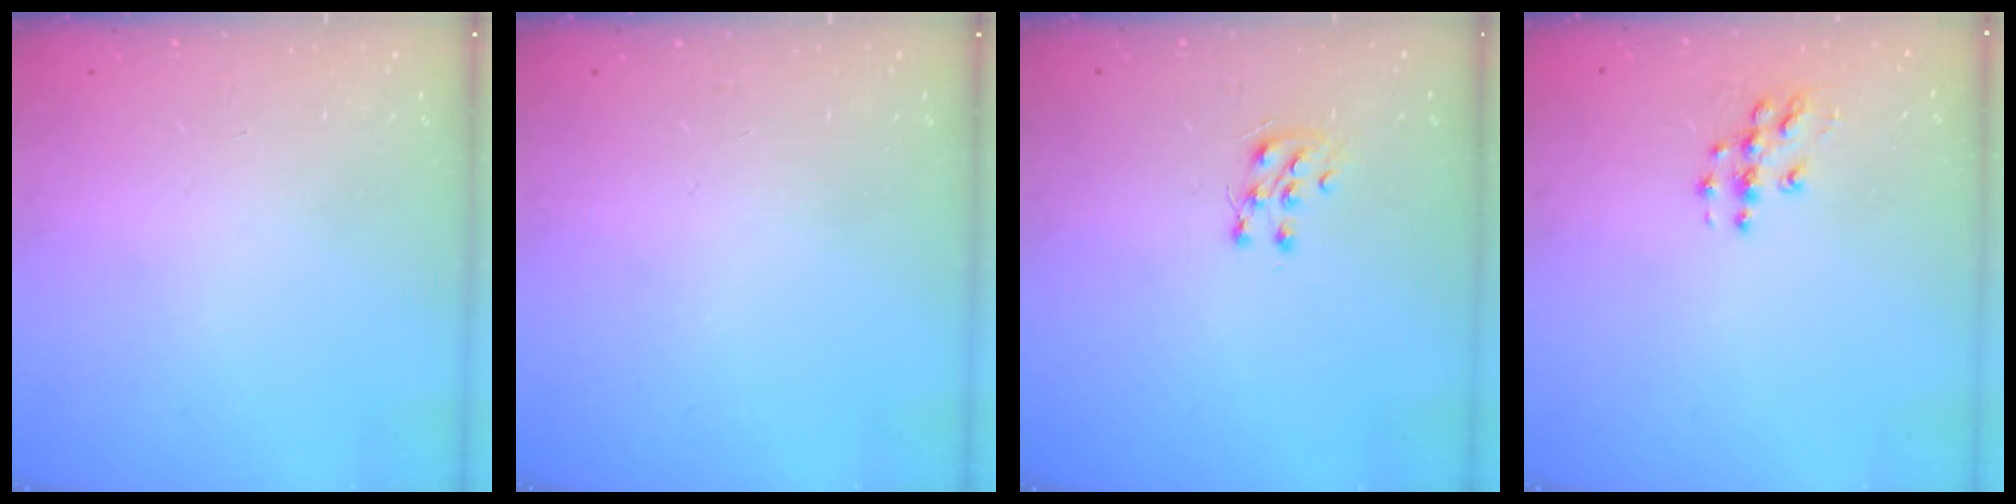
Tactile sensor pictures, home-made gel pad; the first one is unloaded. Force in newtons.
{"total": 0.0}
{"total": 6.8, "press": 6.7, "slide": 0.6}
{"total": 6.6, "press": 6.6, "slide": 0.3}